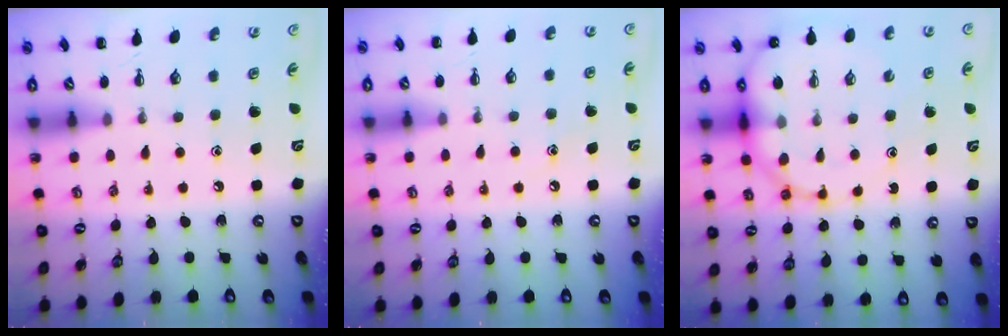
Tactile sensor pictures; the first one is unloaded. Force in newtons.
{"total": 6.8, "press": 6.6, "slide": 1.7}
{"total": 15.4, "press": 14.7, "slide": 4.6}